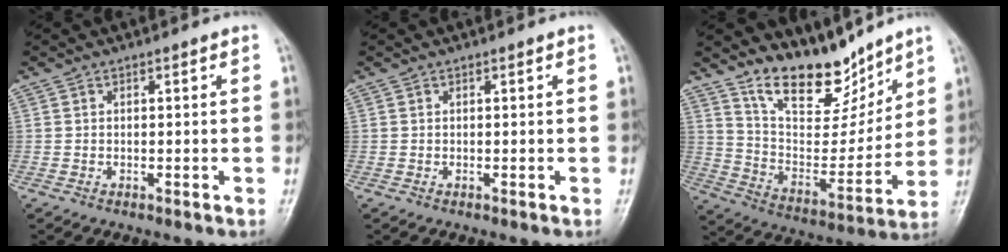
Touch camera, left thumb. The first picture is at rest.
{"total": 0.0}
{"total": 15.4, "force": [12.7, 5.9, 6.4], "torque": [-0.065, -0.084, 0.231]}